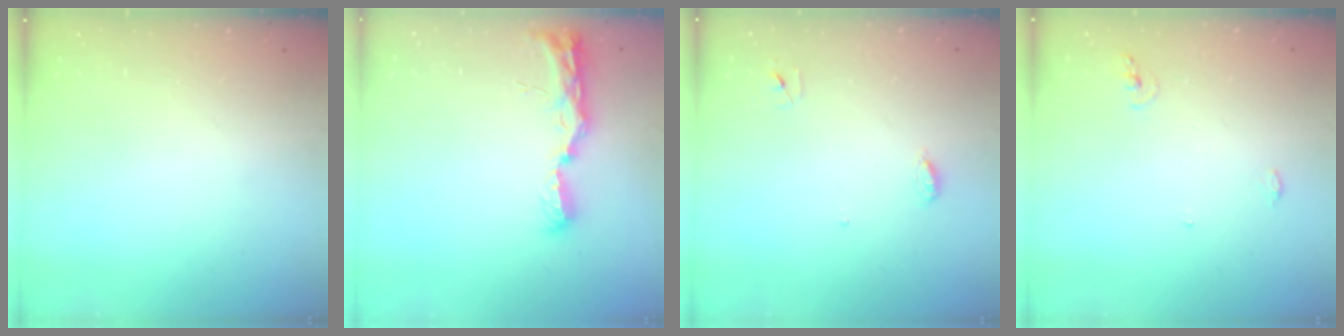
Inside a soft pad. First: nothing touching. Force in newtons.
{"total": 8.8, "press": 8.7, "slide": 0.9}
{"total": 3.4, "press": 3.4, "slide": 0.3}
{"total": 5.0, "press": 4.8, "slide": 1.5}